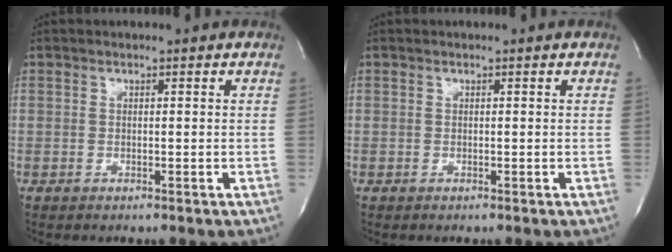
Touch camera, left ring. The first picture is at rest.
{"total": 0.0}